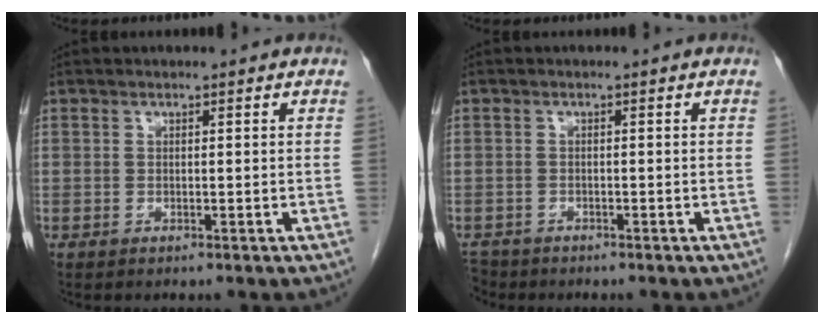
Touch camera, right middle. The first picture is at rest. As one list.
[{"total": 2.6, "force": [-2.4, 1.0, -0.2], "torque": [-0.003, -0.006, -0.045]}]